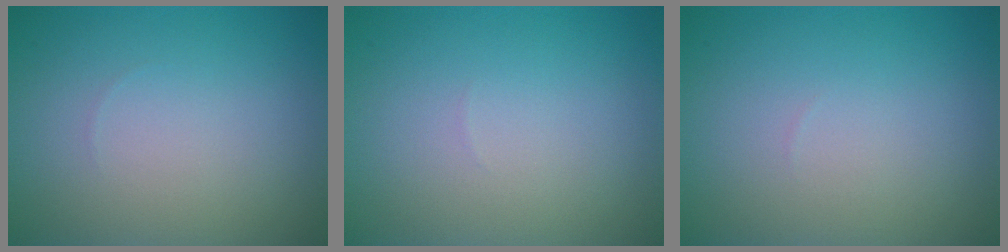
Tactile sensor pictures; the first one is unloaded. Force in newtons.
{"total": 0.0}
{"total": 0.0}